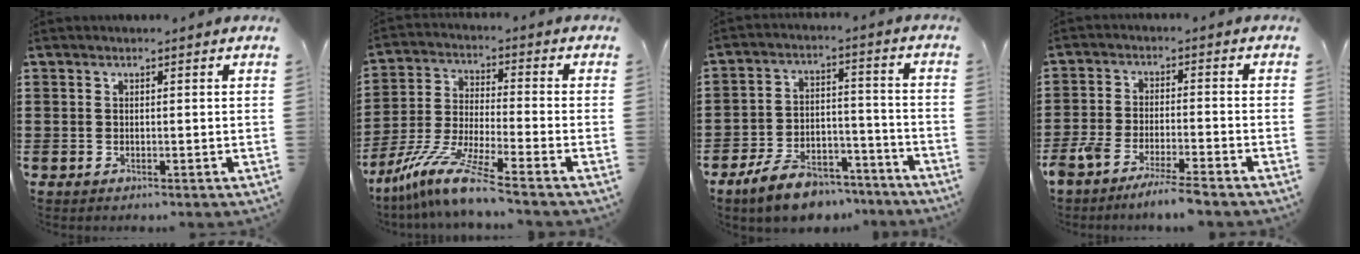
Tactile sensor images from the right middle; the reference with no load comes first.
{"total": 9.8, "force": [-7.8, 0.0, 6.0], "torque": [-0.131, -0.007, -0.160]}
{"total": 8.8, "force": [-7.4, 3.1, 3.5], "torque": [-0.065, 0.027, -0.142]}
{"total": 5.3, "force": [-4.8, 0.0, 2.2], "torque": [-0.050, -0.012, -0.094]}